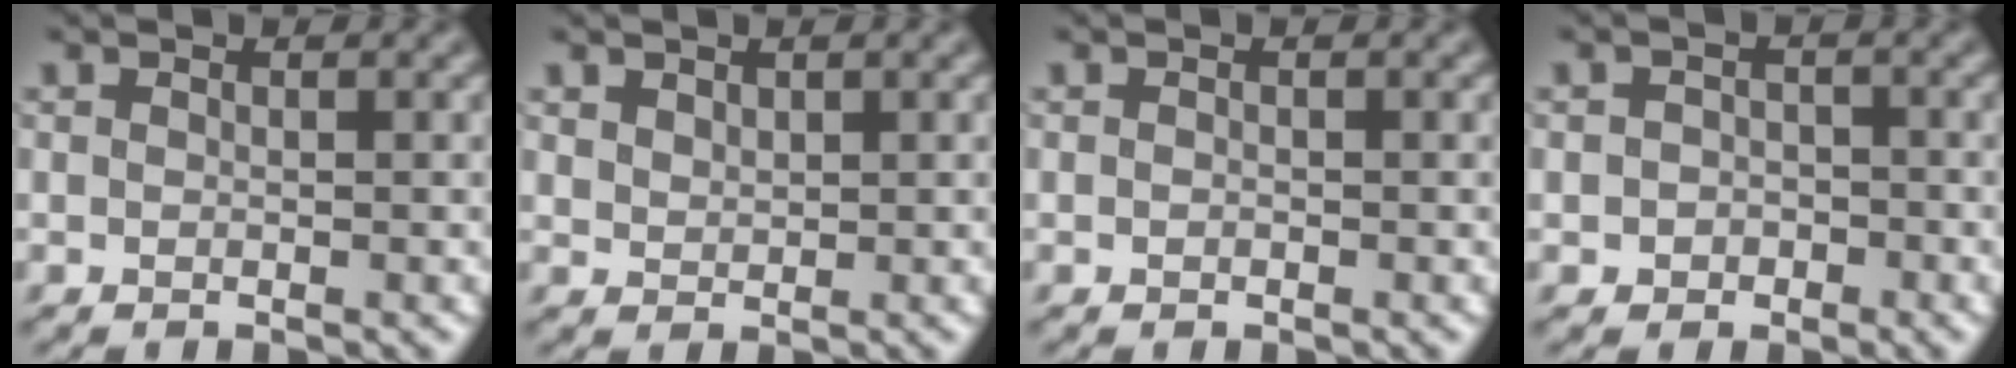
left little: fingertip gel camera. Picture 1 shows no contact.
{"total": 1.1, "force": [0.8, 0.7, 0.3], "torque": [-0.016, -0.003, 0.017]}
{"total": 0.0}
{"total": 1.8, "force": [-0.7, 1.5, 0.6], "torque": [0.004, 0.000, -0.018]}